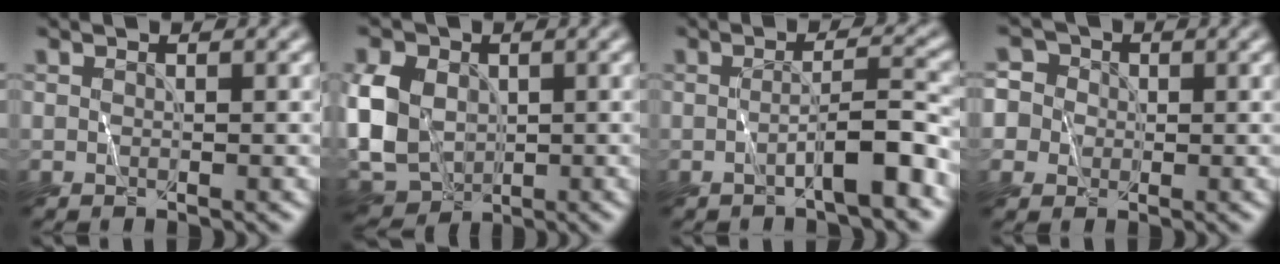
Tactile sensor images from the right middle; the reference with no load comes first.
{"total": 8.0, "force": [0.2, 6.0, 5.3], "torque": [-0.118, 0.002, -0.010]}
{"total": 3.5, "force": [-1.6, 0.5, 3.1], "torque": [-0.049, 0.013, -0.032]}
{"total": 5.8, "force": [0.8, 5.4, 2.0], "torque": [-0.041, 0.044, -0.010]}